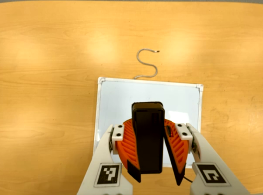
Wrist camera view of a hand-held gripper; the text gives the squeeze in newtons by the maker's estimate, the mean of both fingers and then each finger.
{"total": 12.4, "left": 11.5, "right": 13.2}